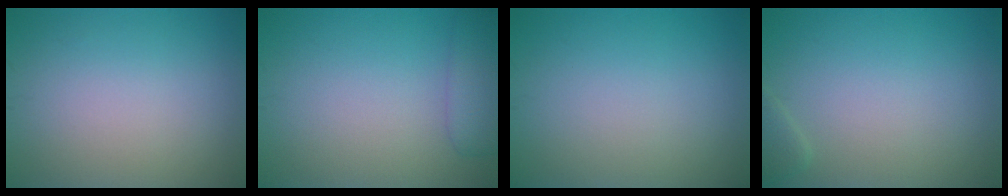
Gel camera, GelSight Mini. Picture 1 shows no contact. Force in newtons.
{"total": 2.8, "press": 2.8, "slide": 0.1}
{"total": 0.0}
{"total": 0.9, "press": 0.9, "slide": 0.1}